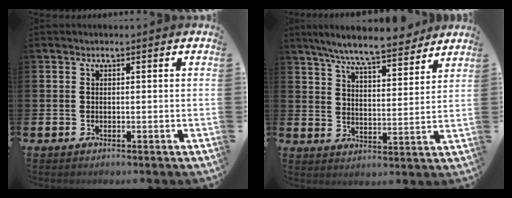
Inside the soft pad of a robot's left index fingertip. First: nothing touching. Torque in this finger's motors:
{"motor_torque": [0.83, -0.97, 0.92, 0.21]}